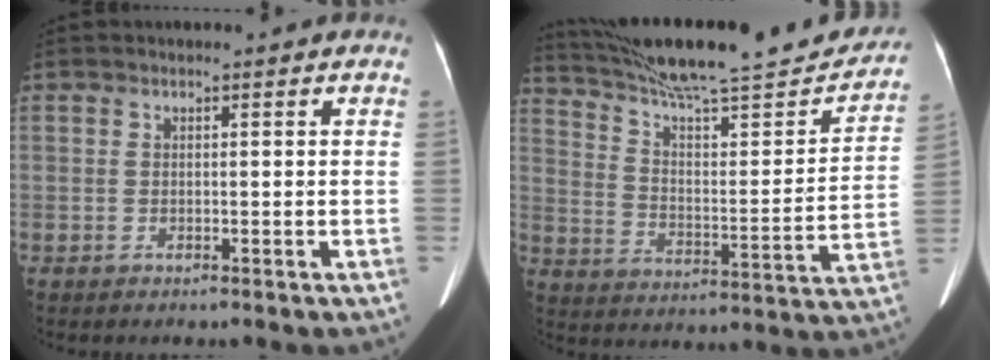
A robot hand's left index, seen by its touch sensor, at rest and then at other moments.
{"total": 27.1, "force": [24.2, 3.2, 11.8], "torque": [-0.189, -0.030, 0.338]}